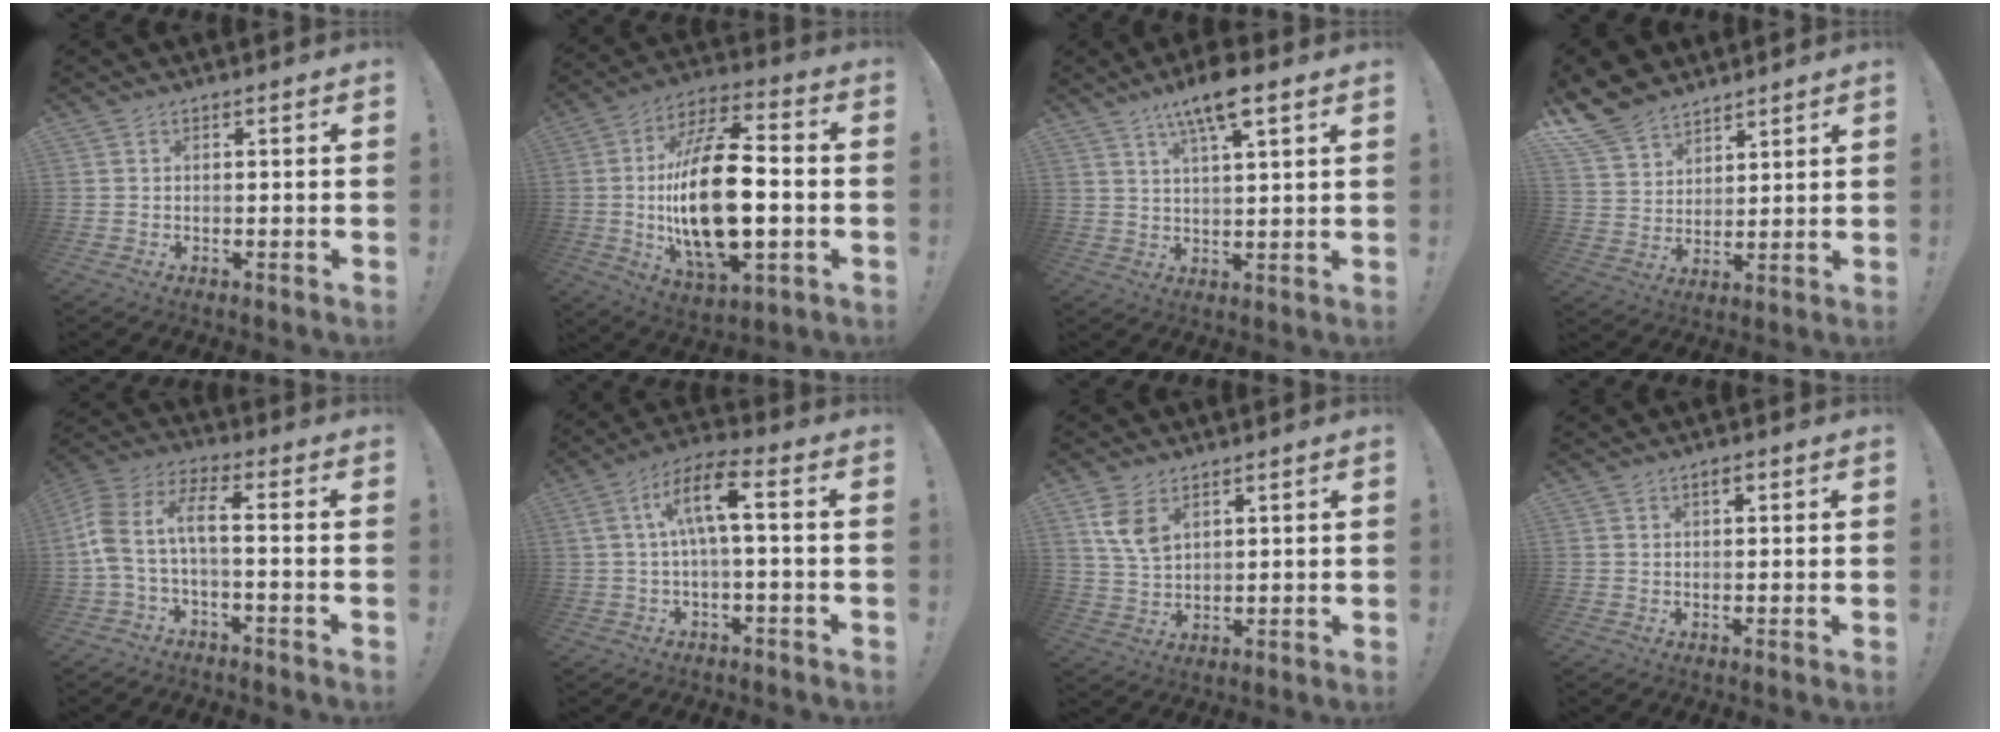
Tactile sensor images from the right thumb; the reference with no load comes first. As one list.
[{"total": 24.7, "force": [-2.0, 11.5, 21.8], "torque": [-0.418, -0.002, -0.037]}, {"total": 9.3, "force": [6.0, 1.9, 6.8], "torque": [-0.121, -0.023, 0.103]}, {"total": 11.5, "force": [9.0, 6.3, 3.4], "torque": [-0.072, -0.059, 0.178]}, {"total": 10.5, "force": [-0.8, 4.5, 9.5], "torque": [-0.197, 0.008, -0.017]}, {"total": 11.5, "force": [2.0, 2.6, 11.0], "torque": [-0.203, 0.001, 0.028]}, {"total": 7.8, "force": [4.1, 4.5, 5.0], "torque": [-0.090, -0.016, 0.077]}, {"total": 1.7, "force": [1.0, 0.8, 1.2], "torque": [-0.023, 0.002, 0.016]}]